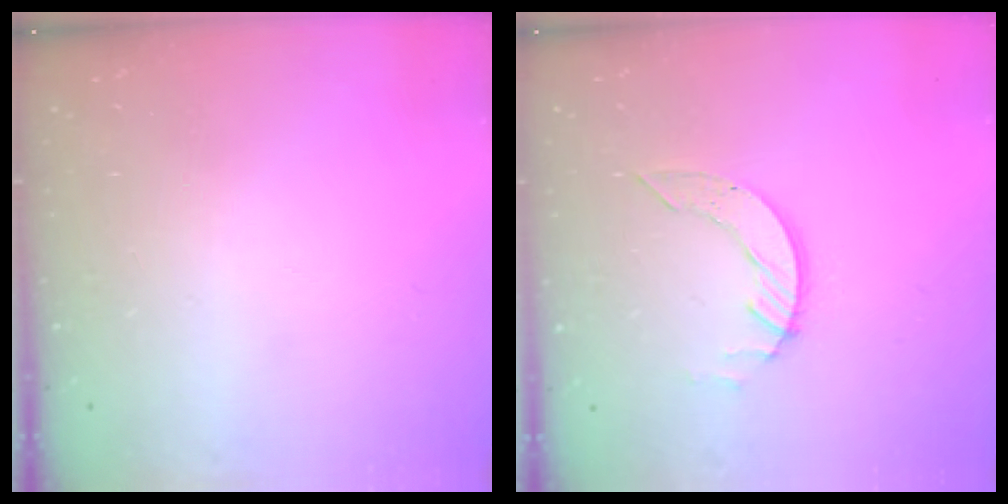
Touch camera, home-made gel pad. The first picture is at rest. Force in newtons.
{"total": 5.4, "press": 5.4, "slide": 0.1}